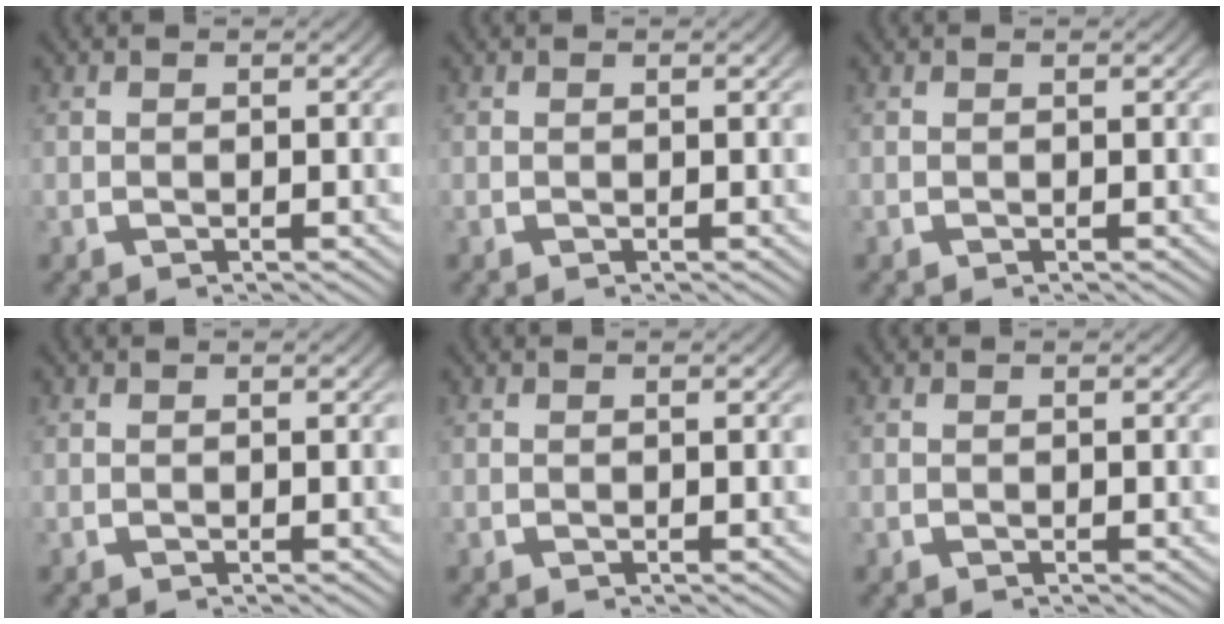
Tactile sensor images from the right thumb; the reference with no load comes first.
{"total": 0.0}
{"total": 0.0}
{"total": 0.0}
{"total": 0.0}
{"total": 0.0}